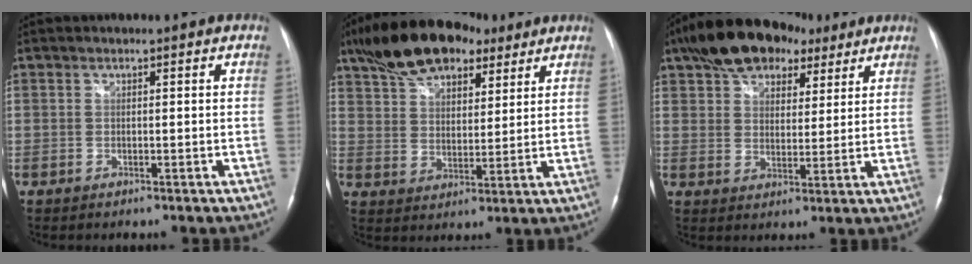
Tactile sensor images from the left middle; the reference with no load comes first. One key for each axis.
{"total": 16.1, "fx": 11.1, "fy": 7.3, "fz": 9.1, "tx": -0.173, "ty": 0.039, "tz": 0.194}
{"total": 13.9, "fx": 9.2, "fy": 7.5, "fz": 7.2, "tx": -0.126, "ty": 0.043, "tz": 0.153}